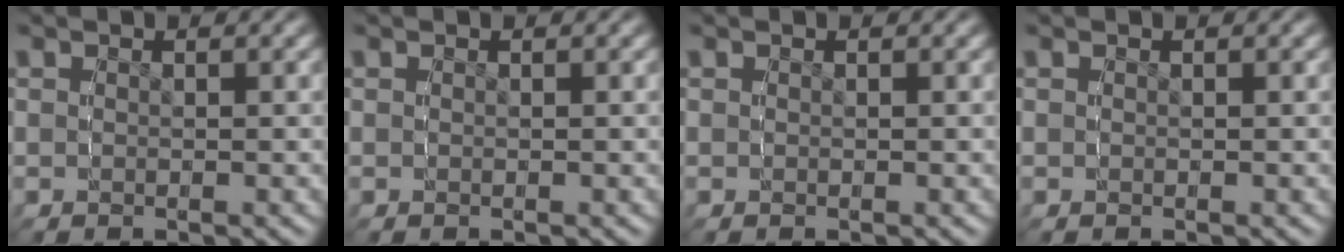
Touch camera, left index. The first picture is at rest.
{"total": 0.0}
{"total": 0.0}
{"total": 0.0}